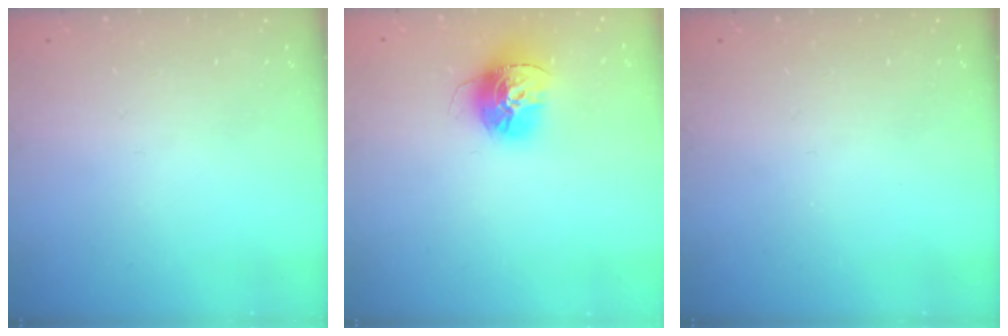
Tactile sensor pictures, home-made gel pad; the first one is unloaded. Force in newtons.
{"total": 14.6, "press": 14.6, "slide": 1.5}
{"total": 0.0}